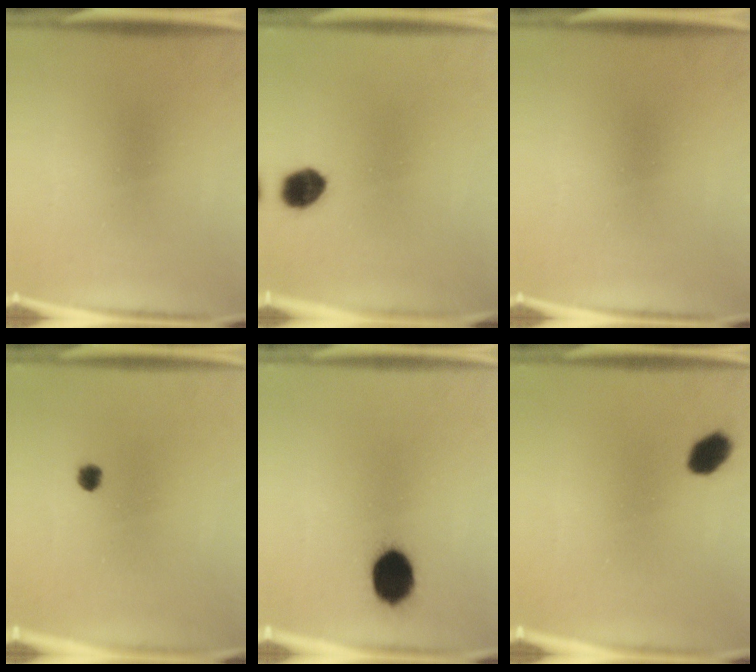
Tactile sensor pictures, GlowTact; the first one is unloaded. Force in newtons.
{"total": 6.2}
{"total": 0.0}
{"total": 1.7}
{"total": 9.8}
{"total": 4.9}